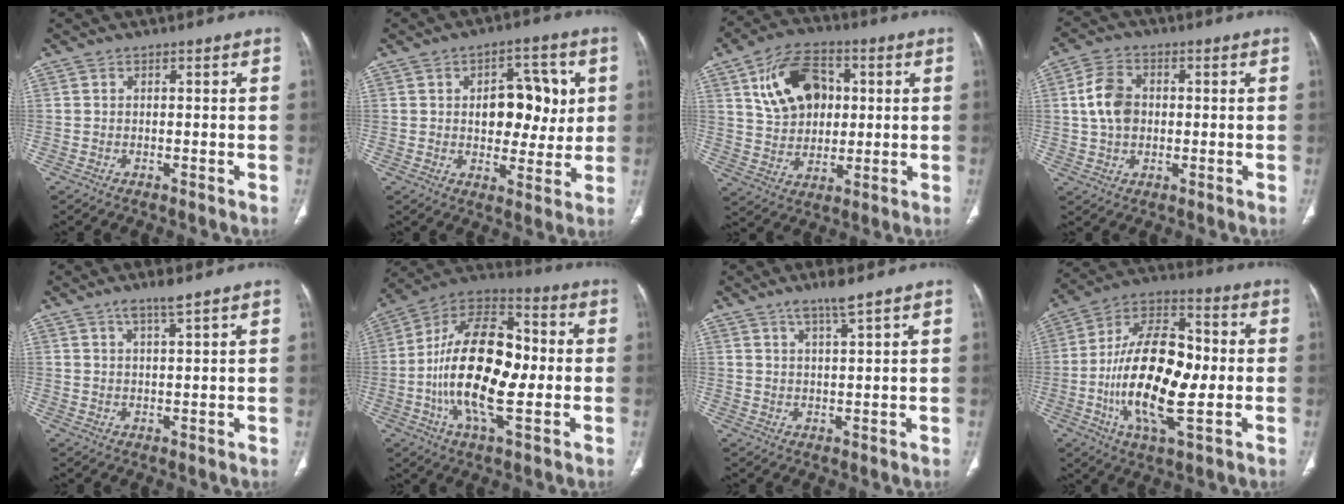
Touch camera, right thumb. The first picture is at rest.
{"total": 12.5, "force": [2.0, 7.6, 9.7], "torque": [-0.081, 0.003, 0.032]}
{"total": 14.5, "force": [3.8, 10.3, 9.5], "torque": [-0.130, 0.002, 0.067]}
{"total": 7.8, "force": [0.7, 5.7, 5.3], "torque": [-0.086, 0.011, 0.010]}
{"total": 3.6, "force": [2.6, 0.3, 2.4], "torque": [-0.044, -0.012, 0.052]}
{"total": 21.9, "force": [-1.9, 10.5, 19.1], "torque": [-0.328, 0.024, -0.040]}
{"total": 4.3, "force": [3.2, 0.1, 2.9], "torque": [-0.051, -0.017, 0.062]}
{"total": 20.9, "force": [-2.4, 9.6, 18.4], "torque": [-0.322, 0.020, -0.043]}